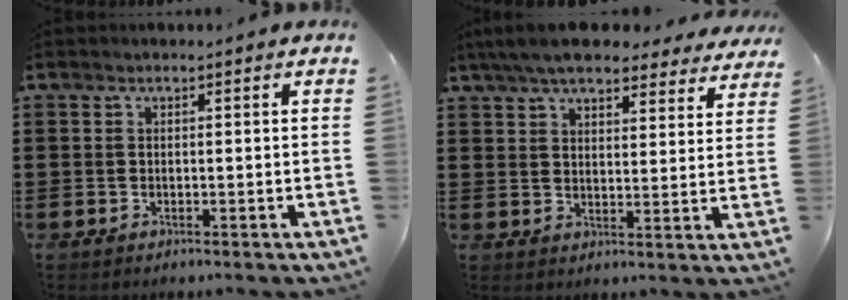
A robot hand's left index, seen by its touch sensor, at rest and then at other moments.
{"total": 7.0, "force": [6.3, 1.2, 2.7], "torque": [-0.076, -0.014, 0.116]}